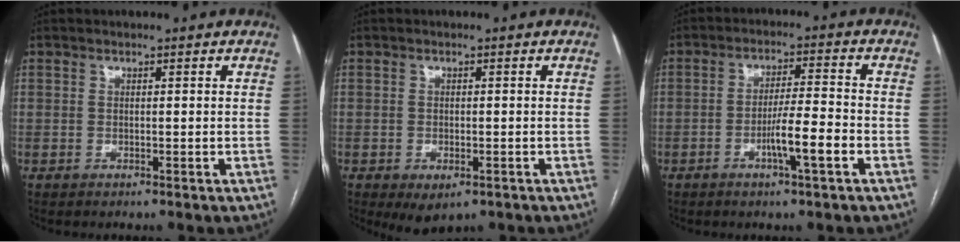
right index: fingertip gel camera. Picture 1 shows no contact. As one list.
[{"total": 3.7, "force": [-2.0, 2.0, 2.5], "torque": [-0.035, -0.006, -0.016]}, {"total": 6.8, "force": [-2.8, 0.1, 6.2], "torque": [-0.109, 0.001, -0.048]}]